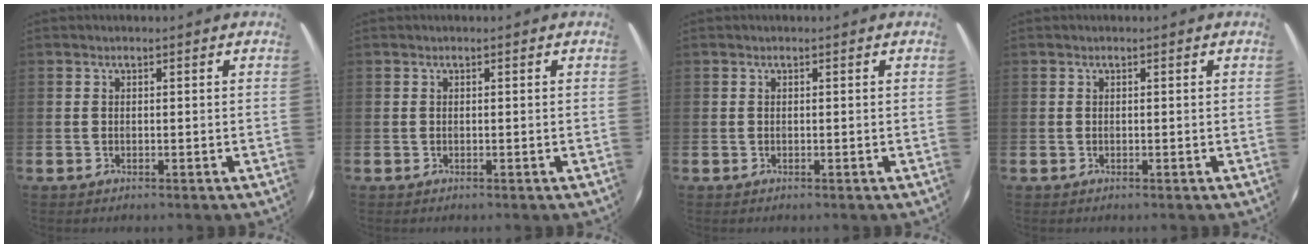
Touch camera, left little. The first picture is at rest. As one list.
[{"total": 0.0}, {"total": 0.0}, {"total": 0.0}]